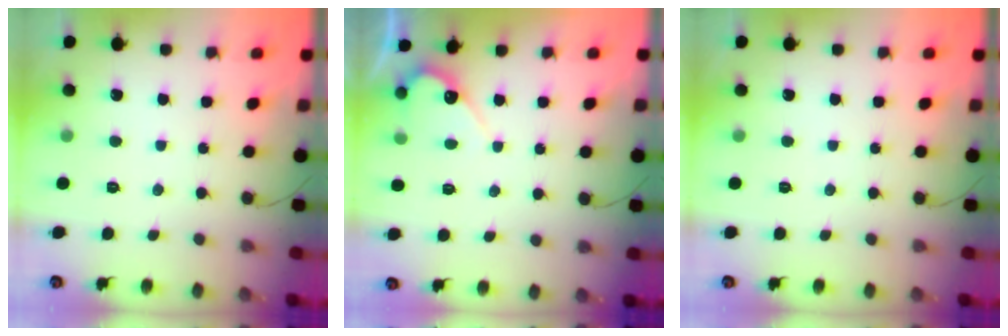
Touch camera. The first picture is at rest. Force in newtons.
{"total": 5.9, "press": 5.9, "slide": 0.2}
{"total": 0.0}